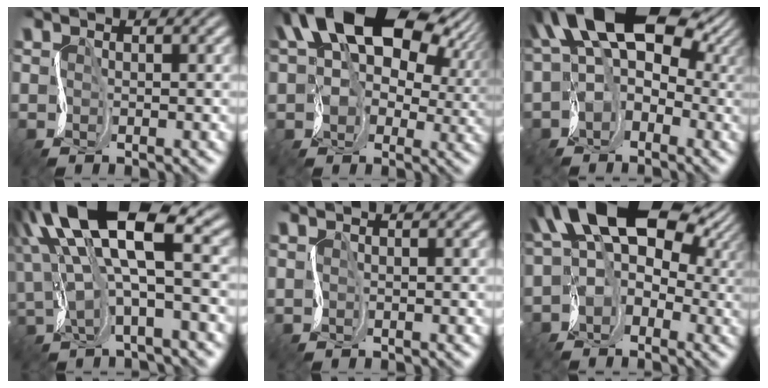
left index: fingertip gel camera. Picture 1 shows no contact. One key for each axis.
{"total": 14.5, "fx": 6.2, "fy": 9.5, "fz": 9.1, "tx": -0.144, "ty": 0.020, "tz": 0.110}
{"total": 12.3, "fx": 2.8, "fy": 8.3, "fz": 8.6, "tx": -0.121, "ty": 0.008, "tz": 0.047}
{"total": 11.7, "fx": 4.8, "fy": 3.9, "fz": 9.9, "tx": -0.199, "ty": 0.022, "tz": 0.094}
{"total": 0.9, "fx": 0.7, "fy": 0.2, "fz": -0.5, "tx": 0.019, "ty": 0.003, "tz": 0.016}
{"total": 11.1, "fx": 2.4, "fy": 7.9, "fz": 7.4, "tx": -0.100, "ty": 0.006, "tz": 0.037}